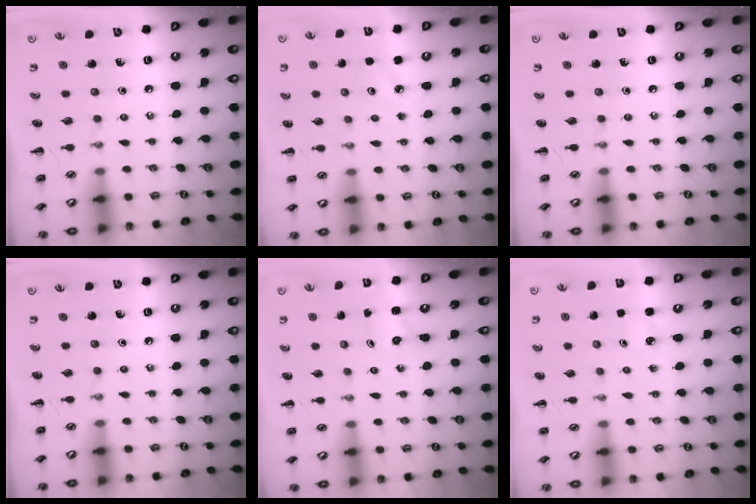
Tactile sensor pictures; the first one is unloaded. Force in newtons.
{"total": 2.7, "press": 2.5, "slide": 0.8}
{"total": 0.0}
{"total": 0.0}
{"total": 2.0, "press": 1.9, "slide": 0.7}
{"total": 3.0, "press": 2.8, "slide": 0.9}